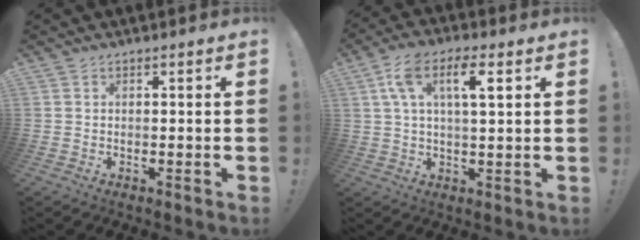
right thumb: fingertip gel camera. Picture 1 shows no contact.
{"total": 9.8, "force": [3.4, 3.5, 8.5], "torque": [-0.137, 0.001, 0.056]}